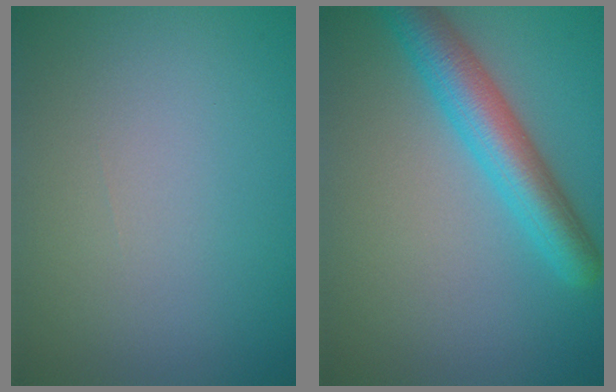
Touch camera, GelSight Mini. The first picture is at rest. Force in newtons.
{"total": 5.0, "press": 5.0, "slide": 0.2}